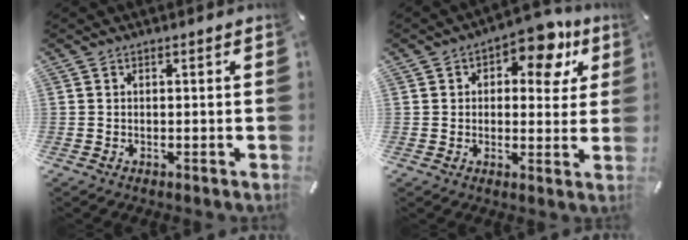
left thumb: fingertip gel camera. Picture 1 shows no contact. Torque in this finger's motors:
{"motor_torque": [1.19, 1.15, 0.51, 0.23, 0.03]}